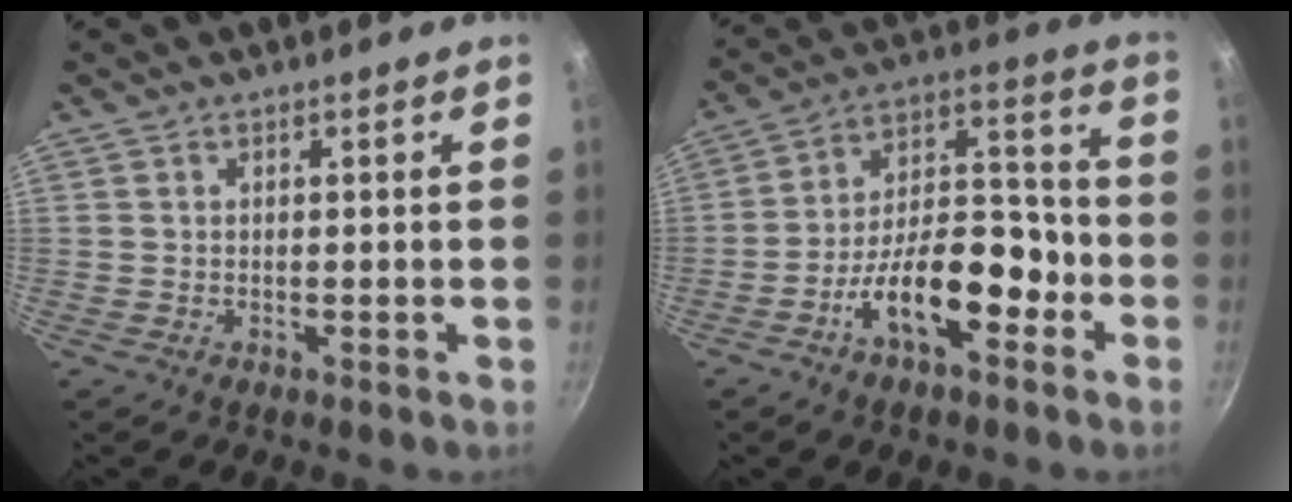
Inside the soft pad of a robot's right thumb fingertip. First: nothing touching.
{"total": 16.2, "force": [-6.6, 7.7, 12.7], "torque": [-0.196, 0.063, -0.117]}